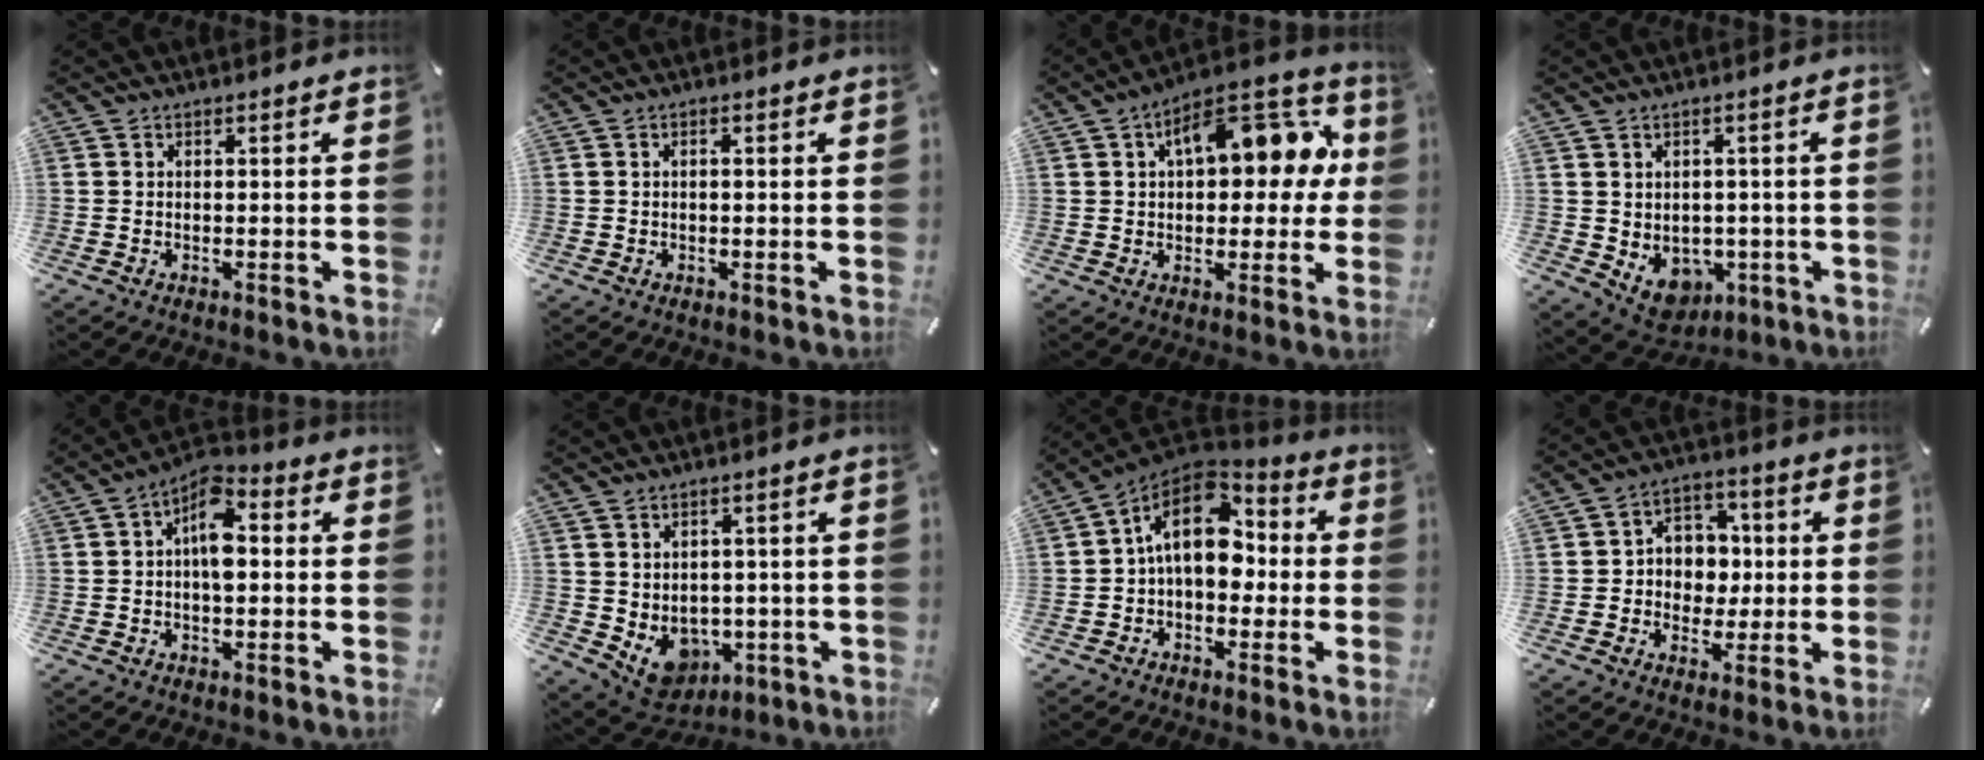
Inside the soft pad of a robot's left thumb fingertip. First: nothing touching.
{"total": 0.7, "force": [-0.1, 0.2, 0.6], "torque": [-0.011, 0.001, -0.002]}
{"total": 16.6, "force": [5.4, 8.8, 13.0], "torque": [-0.177, -0.013, 0.088]}
{"total": 6.2, "force": [-0.8, 5.5, 2.7], "torque": [-0.040, -0.008, -0.012]}
{"total": 8.4, "force": [0.6, 4.6, 7.0], "torque": [-0.094, 0.001, 0.008]}
{"total": 7.0, "force": [-0.3, 6.5, 2.7], "torque": [-0.052, -0.021, 0.001]}
{"total": 14.8, "force": [2.2, 10.0, 10.7], "torque": [-0.192, -0.007, 0.035]}
{"total": 8.0, "force": [-0.7, 7.6, 2.4], "torque": [-0.039, 0.011, -0.012]}